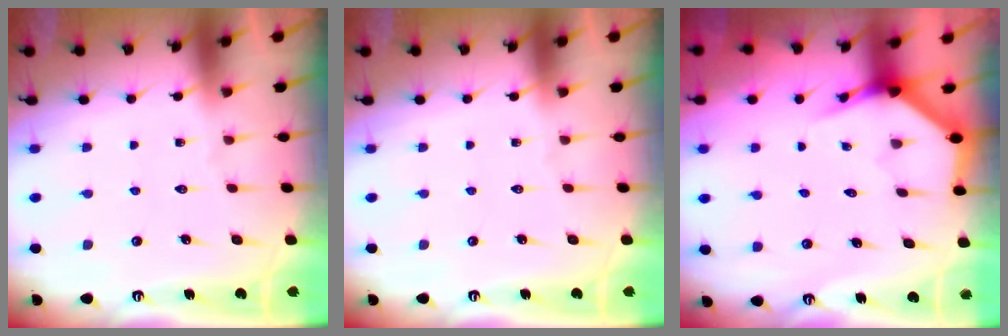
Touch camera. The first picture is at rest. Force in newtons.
{"total": 0.0}
{"total": 3.8, "press": 3.8, "slide": 0.2}